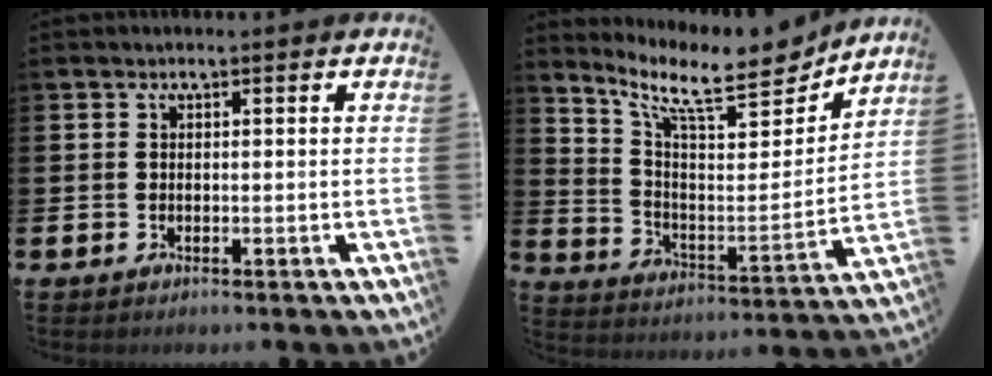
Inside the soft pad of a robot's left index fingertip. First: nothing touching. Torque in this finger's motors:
{"motor_torque": [-0.21, -0.94, 0.55, 0.18]}